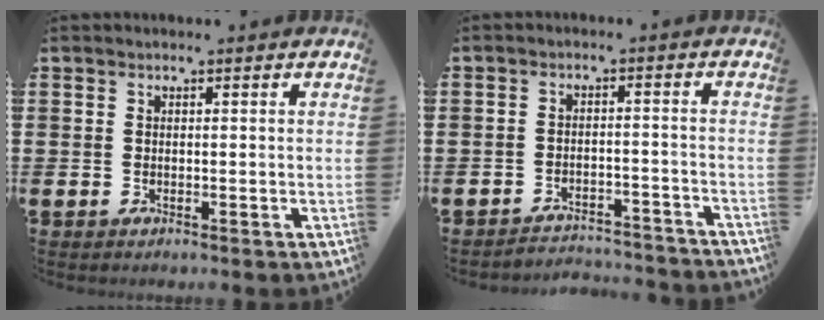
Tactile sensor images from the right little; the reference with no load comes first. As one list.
[{"total": 3.0, "force": [-3.0, 0.1, -0.2], "torque": [-0.003, 0.004, -0.067]}]